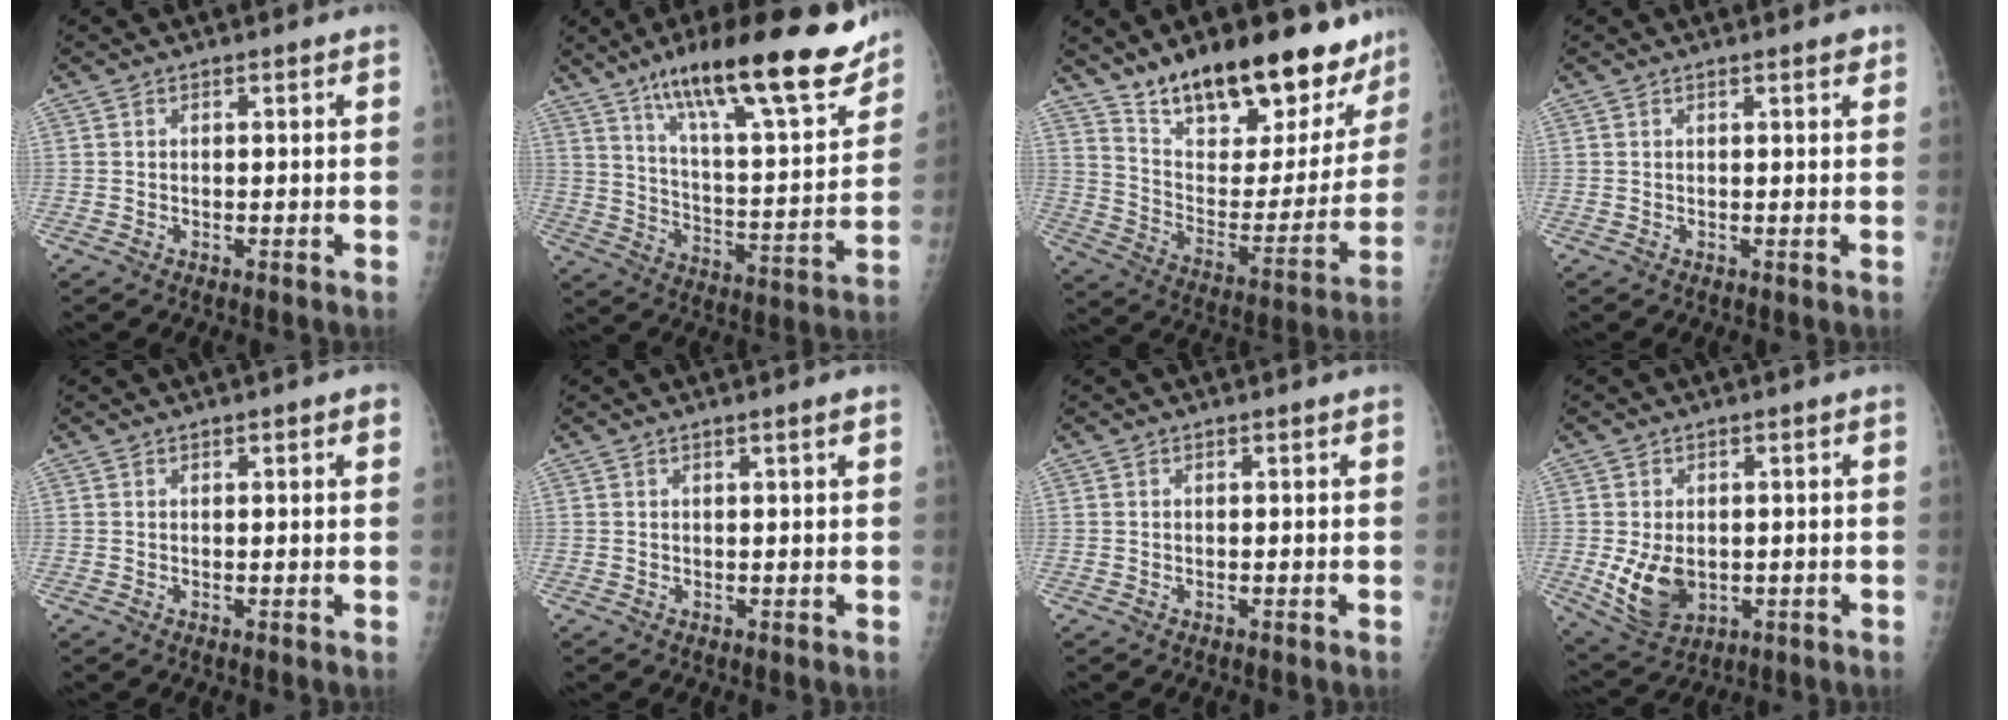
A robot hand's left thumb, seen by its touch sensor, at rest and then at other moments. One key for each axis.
{"total": 25.1, "fx": 17.1, "fy": 5.5, "fz": 17.6, "tx": -0.247, "ty": -0.063, "tz": 0.274}
{"total": 25.2, "fx": 19.3, "fy": 10.0, "fz": 12.7, "tx": -0.147, "ty": -0.094, "tz": 0.301}
{"total": 1.2, "fx": 0.8, "fy": 0.3, "fz": 0.9, "tx": -0.012, "ty": -0.002, "tz": 0.008}
{"total": 2.1, "fx": 1.0, "fy": 0.7, "fz": 1.7, "tx": -0.016, "ty": 0.001, "tz": 0.011}
{"total": 1.1, "fx": 0.6, "fy": -0.1, "fz": 0.9, "tx": -0.016, "ty": -0.001, "tz": 0.010}
{"total": 0.0}
{"total": 8.6, "fx": -1.0, "fy": 5.9, "fz": 6.1, "tx": -0.098, "ty": -0.009, "tz": 0.000}